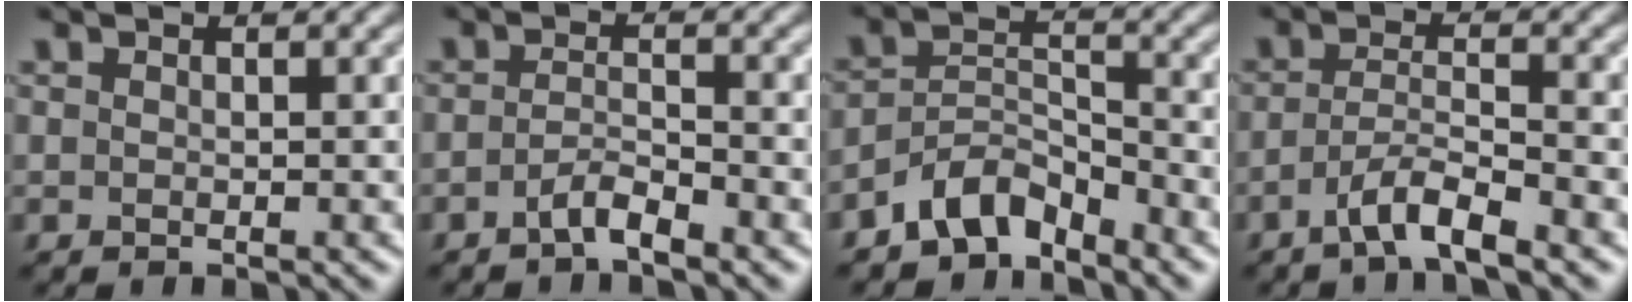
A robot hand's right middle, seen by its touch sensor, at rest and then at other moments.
{"total": 2.0, "force": [-1.4, 0.4, 1.3], "torque": [-0.027, 0.007, -0.030]}
{"total": 4.5, "force": [-3.6, 2.1, 1.8], "torque": [-0.027, 0.008, -0.076]}
{"total": 3.6, "force": [-2.4, 0.5, 2.6], "torque": [-0.050, 0.008, -0.053]}